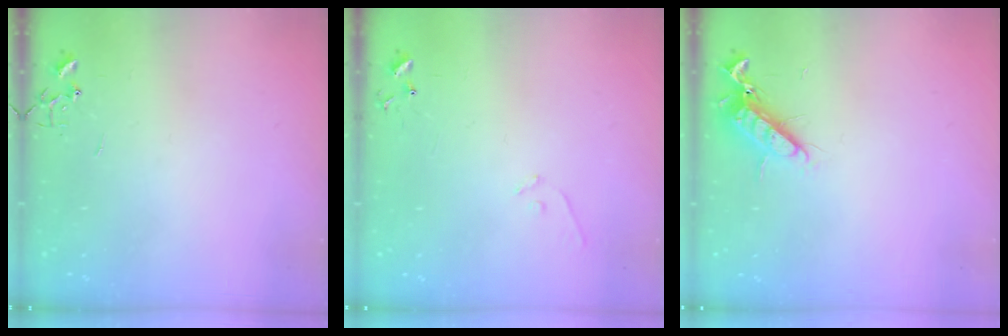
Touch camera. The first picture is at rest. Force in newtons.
{"total": 5.3, "press": 5.3, "slide": 0.4}
{"total": 11.1, "press": 11.1, "slide": 1.3}